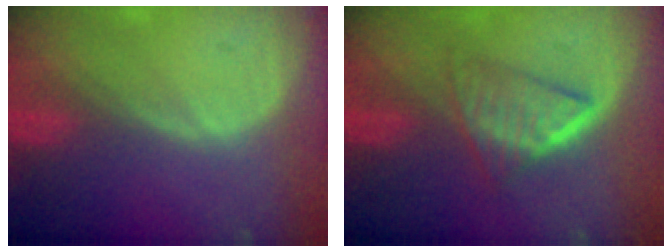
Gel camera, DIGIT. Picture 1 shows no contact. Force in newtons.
{"total": 6.5, "press": 5.5, "slide": 3.5}